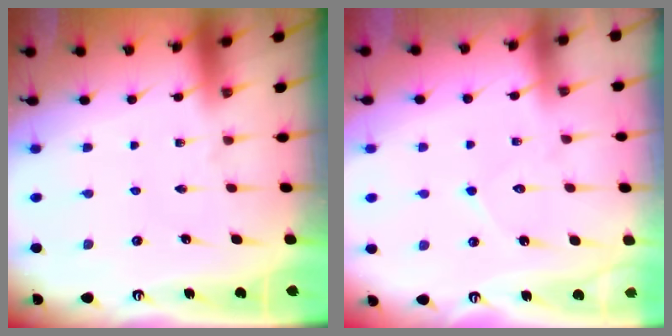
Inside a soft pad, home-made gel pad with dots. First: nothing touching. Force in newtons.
{"total": 6.3, "press": 6.3, "slide": 0.5}